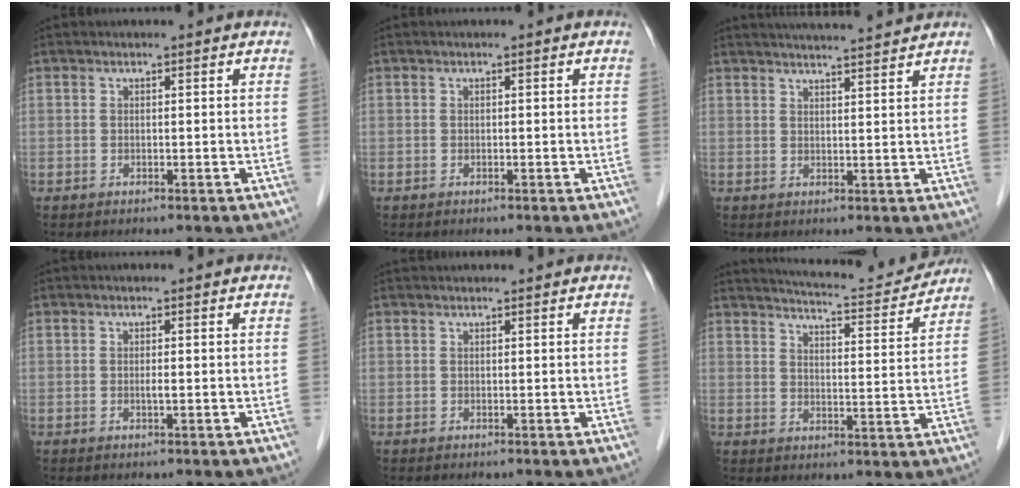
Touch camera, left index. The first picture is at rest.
{"total": 0.0}
{"total": 8.8, "force": [8.3, -0.6, 2.8], "torque": [-0.044, 0.010, 0.111]}
{"total": 0.7, "force": [-0.2, 0.0, 0.6], "torque": [-0.013, -0.004, -0.005]}
{"total": 2.4, "force": [2.3, 0.4, 0.5], "torque": [-0.006, 0.028, 0.031]}
{"total": 12.9, "force": [12.4, 0.4, 3.2], "torque": [-0.054, -0.016, 0.164]}